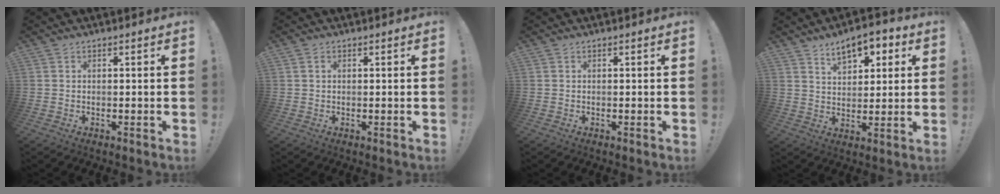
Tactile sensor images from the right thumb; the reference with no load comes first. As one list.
[{"total": 0.9, "force": [0.4, 0.7, 0.5], "torque": [-0.011, 0.004, 0.007]}, {"total": 0.0}, {"total": 9.6, "force": [5.6, 5.5, 5.6], "torque": [-0.076, -0.023, 0.099]}]